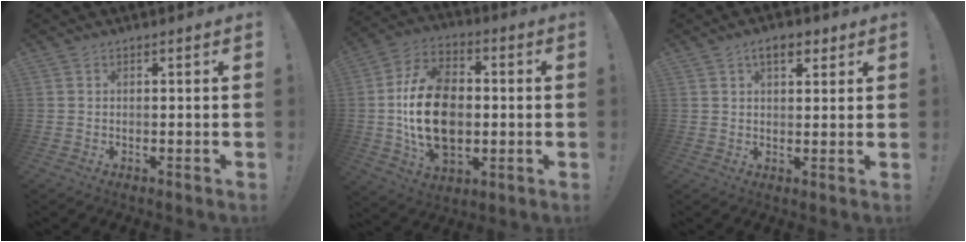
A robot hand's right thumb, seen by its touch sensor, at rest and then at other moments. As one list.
[{"total": 21.4, "force": [-1.3, 15.0, 15.2], "torque": [-0.271, 0.012, -0.016]}, {"total": 5.6, "force": [2.9, 2.9, 3.9], "torque": [-0.056, -0.001, 0.048]}]